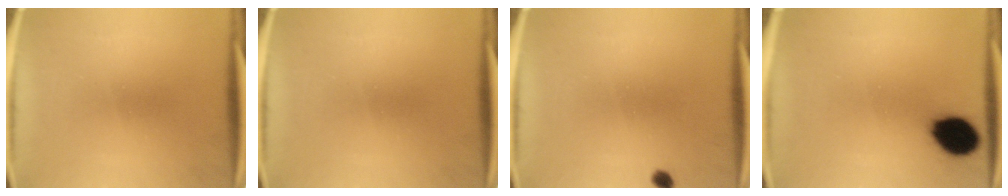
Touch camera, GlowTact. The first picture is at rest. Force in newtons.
{"total": 0.0}
{"total": 1.3}
{"total": 11.8}